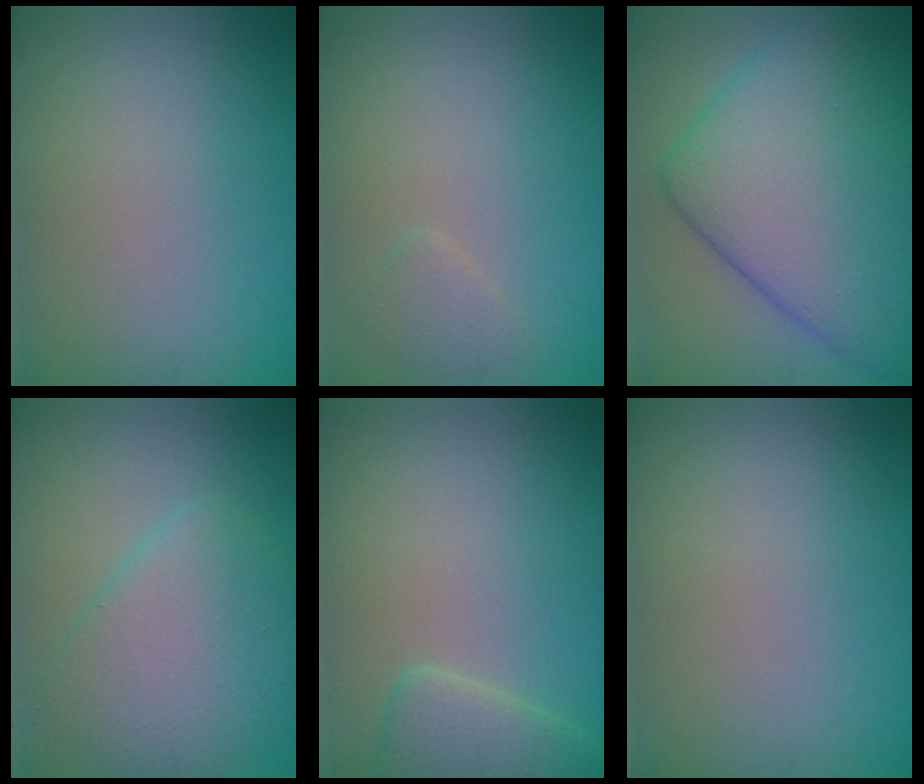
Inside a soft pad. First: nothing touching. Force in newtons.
{"total": 1.1, "press": 1.1, "slide": 0.1}
{"total": 13.4, "press": 13.4, "slide": 0.3}
{"total": 5.8, "press": 5.8, "slide": 0.4}
{"total": 2.9, "press": 2.9, "slide": 0.3}
{"total": 0.0}